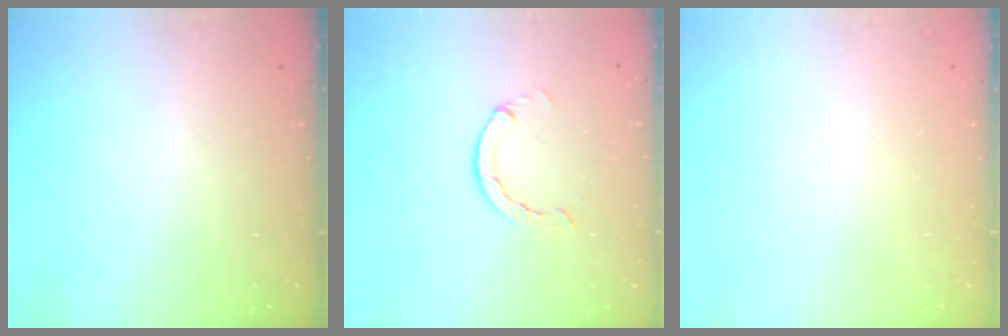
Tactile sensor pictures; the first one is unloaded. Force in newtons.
{"total": 1.3, "press": 1.2, "slide": 0.3}
{"total": 0.0}